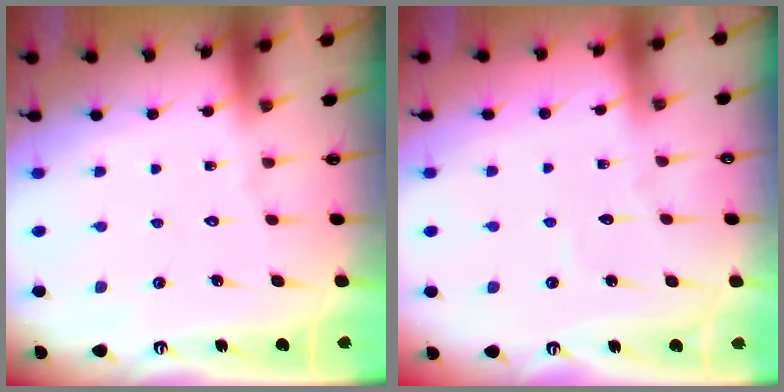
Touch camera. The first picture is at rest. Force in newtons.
{"total": 2.4, "press": 2.4, "slide": 0.3}